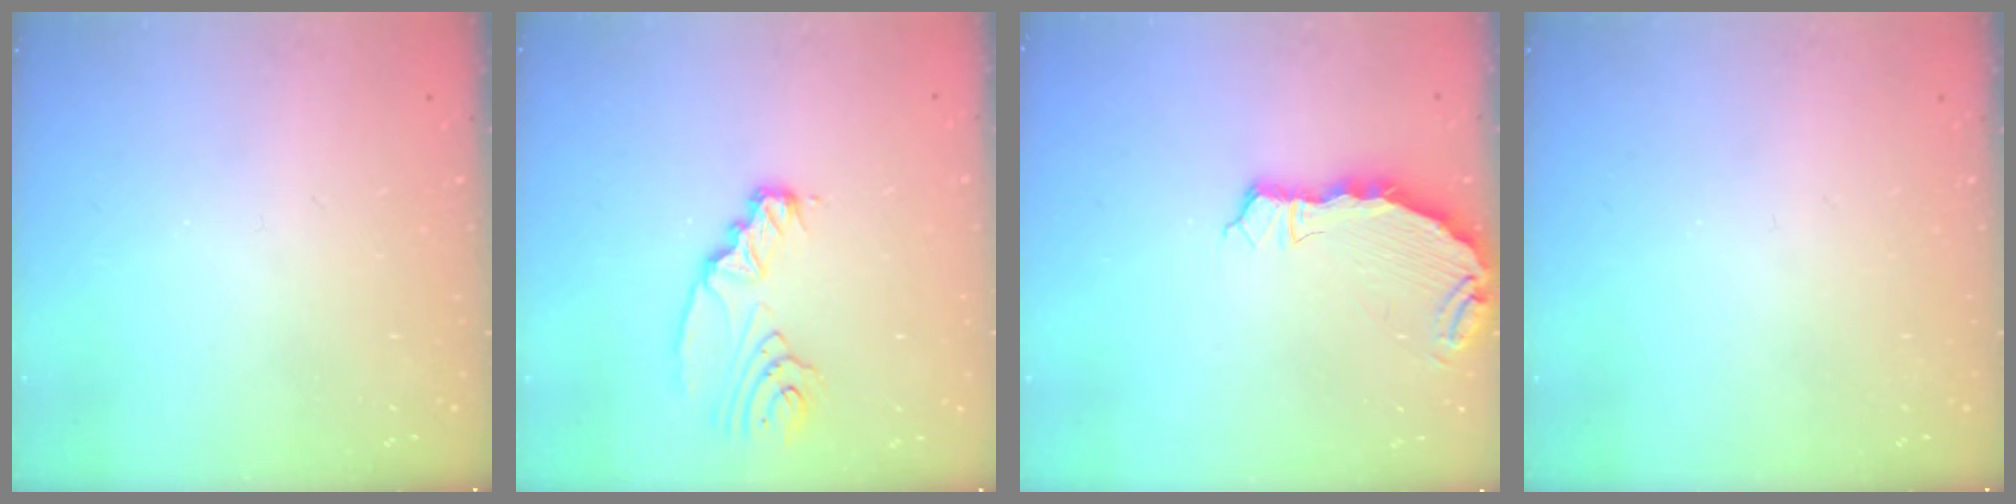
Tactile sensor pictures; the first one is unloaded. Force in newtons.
{"total": 7.6, "press": 7.6, "slide": 0.6}
{"total": 7.3, "press": 5.5, "slide": 4.8}
{"total": 0.0}